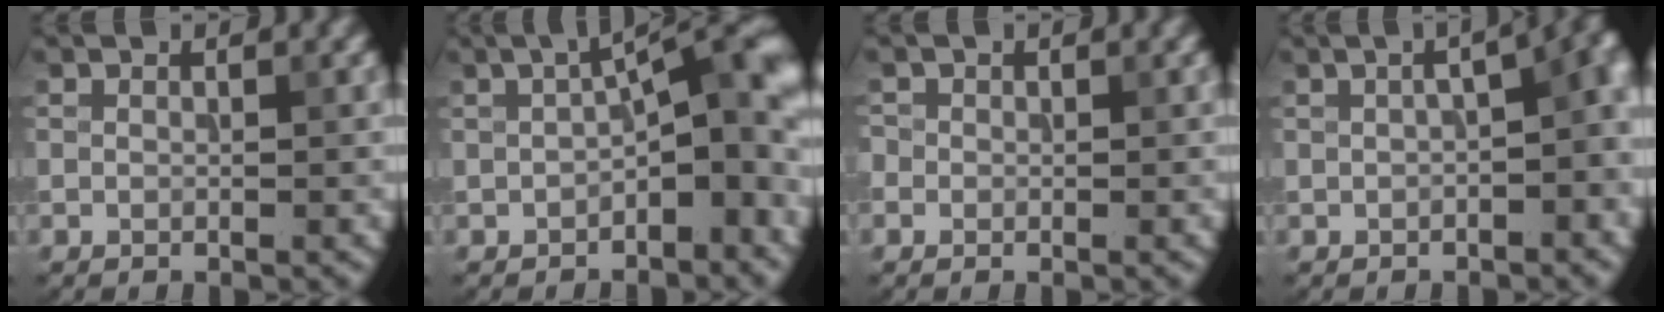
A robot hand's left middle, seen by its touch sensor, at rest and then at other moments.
{"total": 8.1, "force": [-0.5, 3.2, 7.4], "torque": [-0.098, 0.019, -0.016]}
{"total": 1.1, "force": [0.1, 1.0, 0.1], "torque": [0.001, 0.001, -0.003]}
{"total": 6.3, "force": [0.0, 2.4, 5.8], "torque": [-0.050, 0.017, 0.001]}